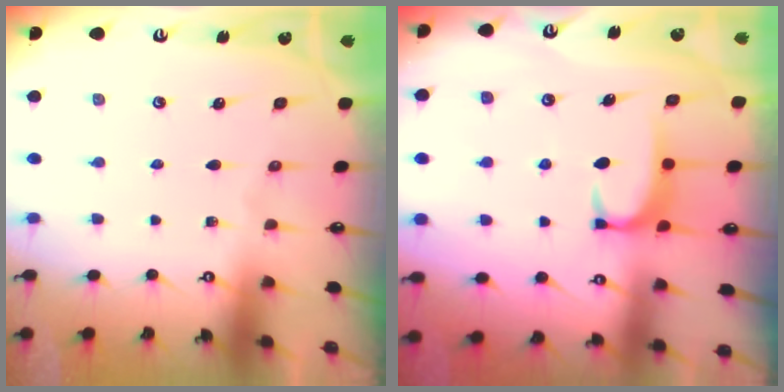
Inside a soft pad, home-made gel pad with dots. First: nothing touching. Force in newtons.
{"total": 1.6, "press": 1.6, "slide": 0.5}